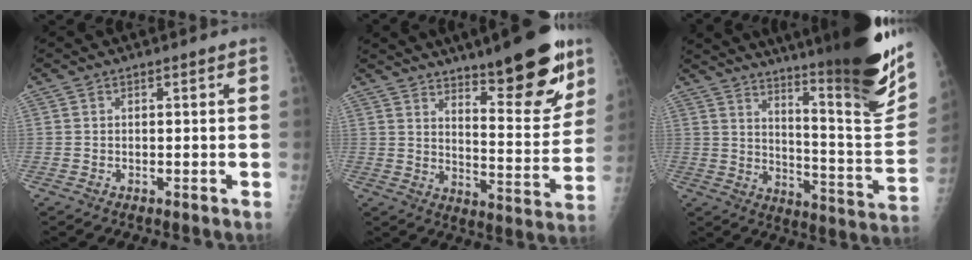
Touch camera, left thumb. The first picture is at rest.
{"total": 18.0, "force": [11.7, 4.6, 12.8], "torque": [-0.140, -0.077, 0.180]}
{"total": 28.8, "force": [20.0, 3.3, 20.4], "torque": [-0.273, -0.119, 0.283]}